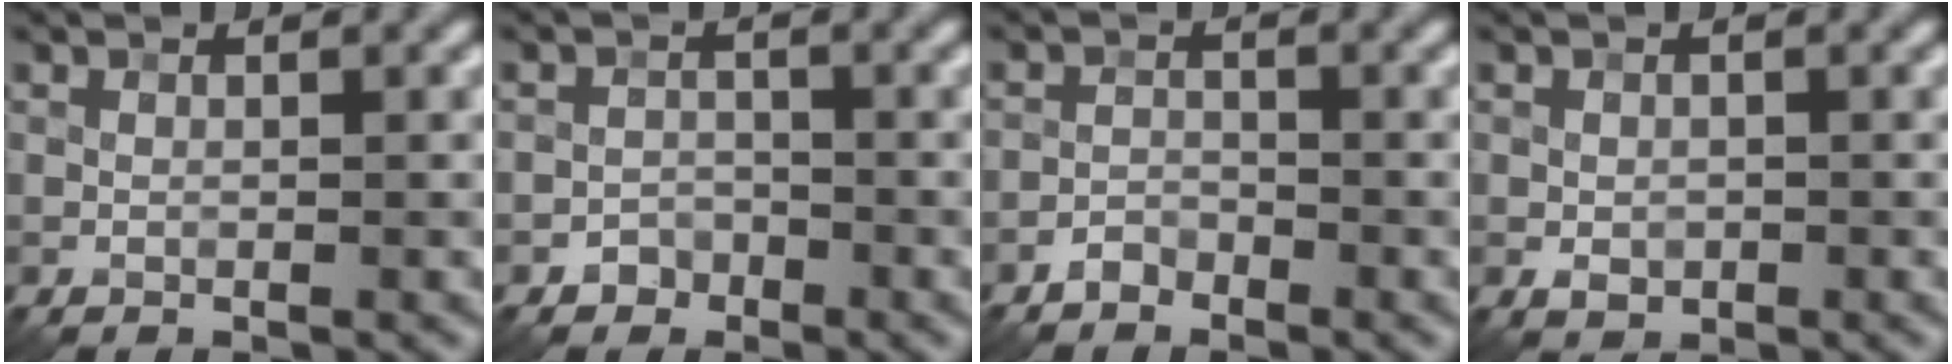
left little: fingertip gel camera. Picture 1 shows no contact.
{"total": 1.5, "force": [-1.0, 1.1, 0.0], "torque": [0.010, 0.007, -0.019]}
{"total": 1.5, "force": [-1.2, 0.7, 0.3], "torque": [0.000, 0.006, -0.026]}
{"total": 1.4, "force": [-0.4, 1.1, 0.7], "torque": [-0.011, -0.003, -0.007]}